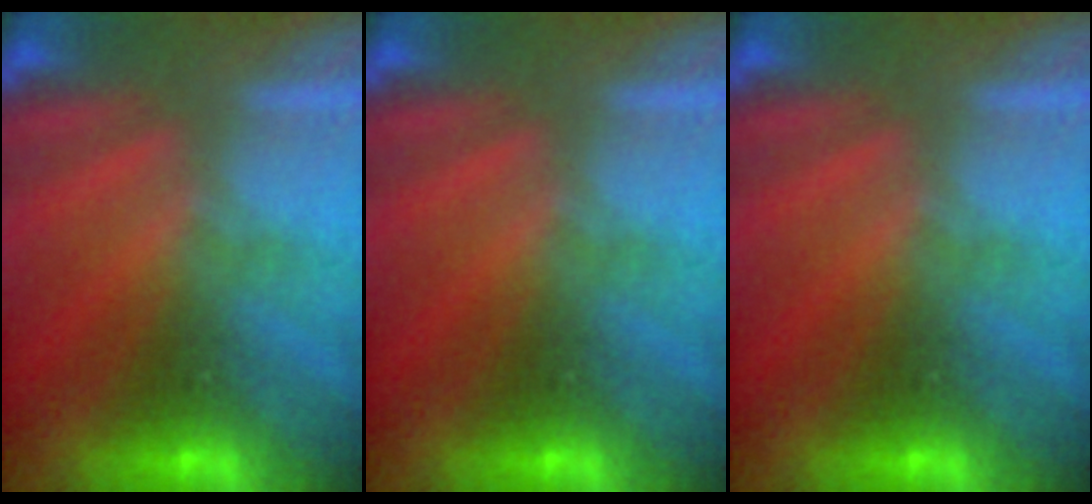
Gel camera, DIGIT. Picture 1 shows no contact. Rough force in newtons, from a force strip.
{"total": 0.0}
{"total": 0.0}